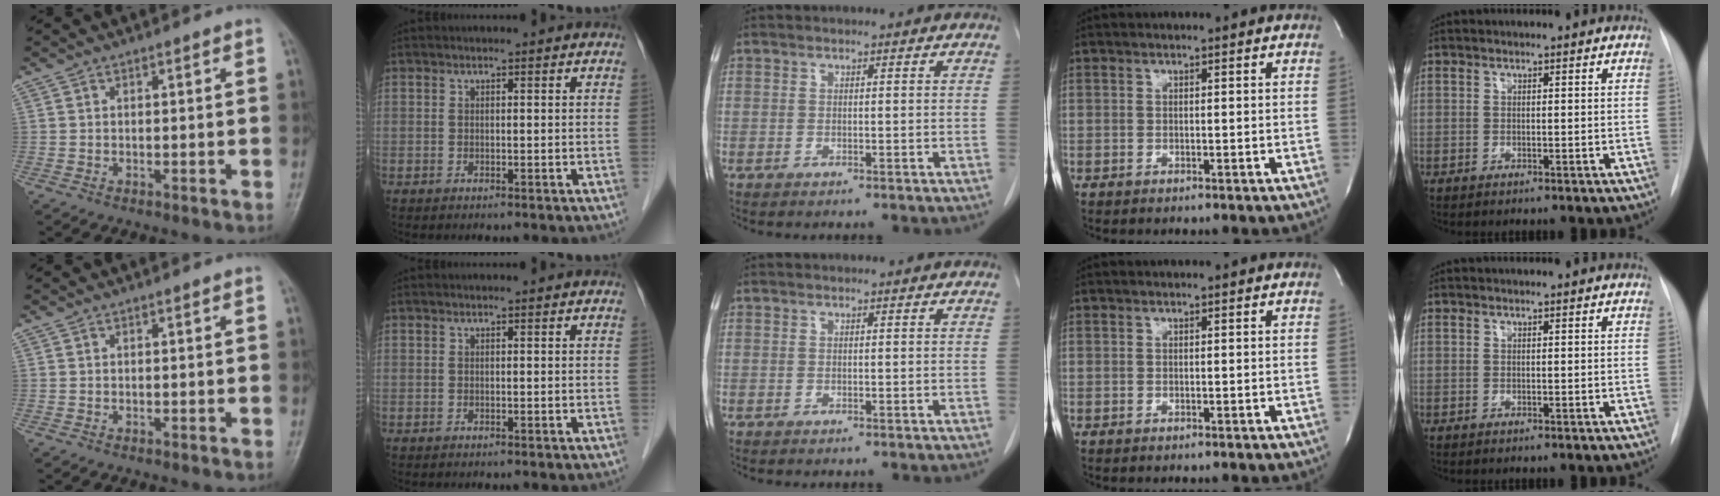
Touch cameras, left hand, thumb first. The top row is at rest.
{}